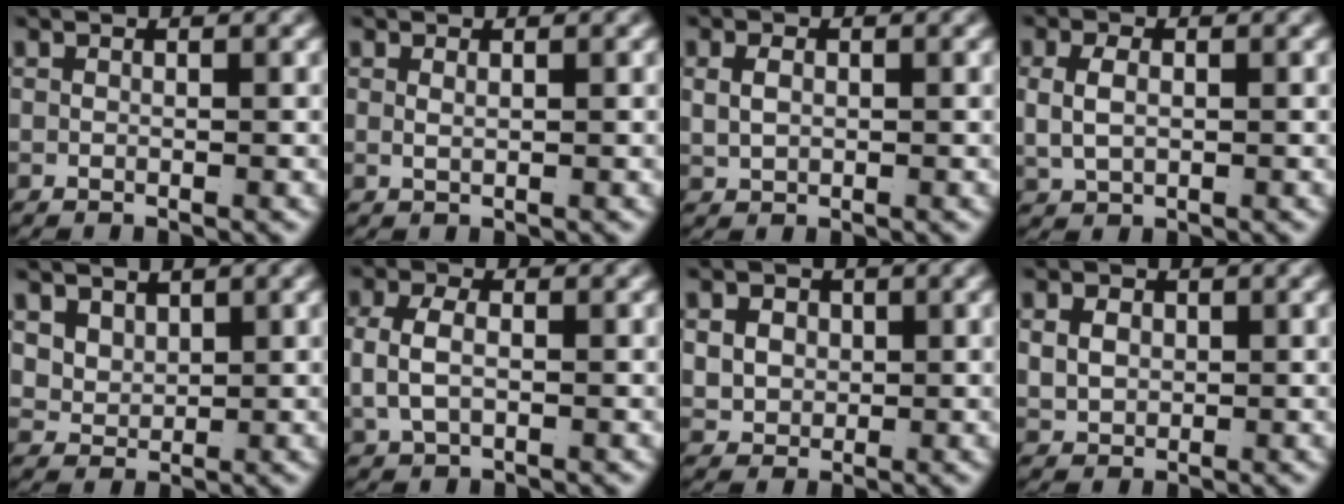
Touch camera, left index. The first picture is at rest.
{"total": 0.7, "force": [0.3, -0.5, 0.4], "torque": [-0.010, -0.010, 0.016]}
{"total": 1.5, "force": [0.4, 0.9, 1.1], "torque": [-0.025, -0.006, 0.019]}
{"total": 2.8, "force": [0.4, 1.9, 2.0], "torque": [-0.050, -0.006, 0.018]}
{"total": 2.9, "force": [1.5, 2.3, 0.9], "torque": [-0.038, -0.021, 0.043]}
{"total": 3.1, "force": [0.1, 2.0, 2.5], "torque": [-0.065, -0.006, 0.012]}
{"total": 4.2, "force": [0.5, 3.7, 1.9], "torque": [-0.047, -0.017, 0.020]}
{"total": 2.7, "force": [0.6, 2.1, 1.5], "torque": [-0.031, -0.013, 0.025]}